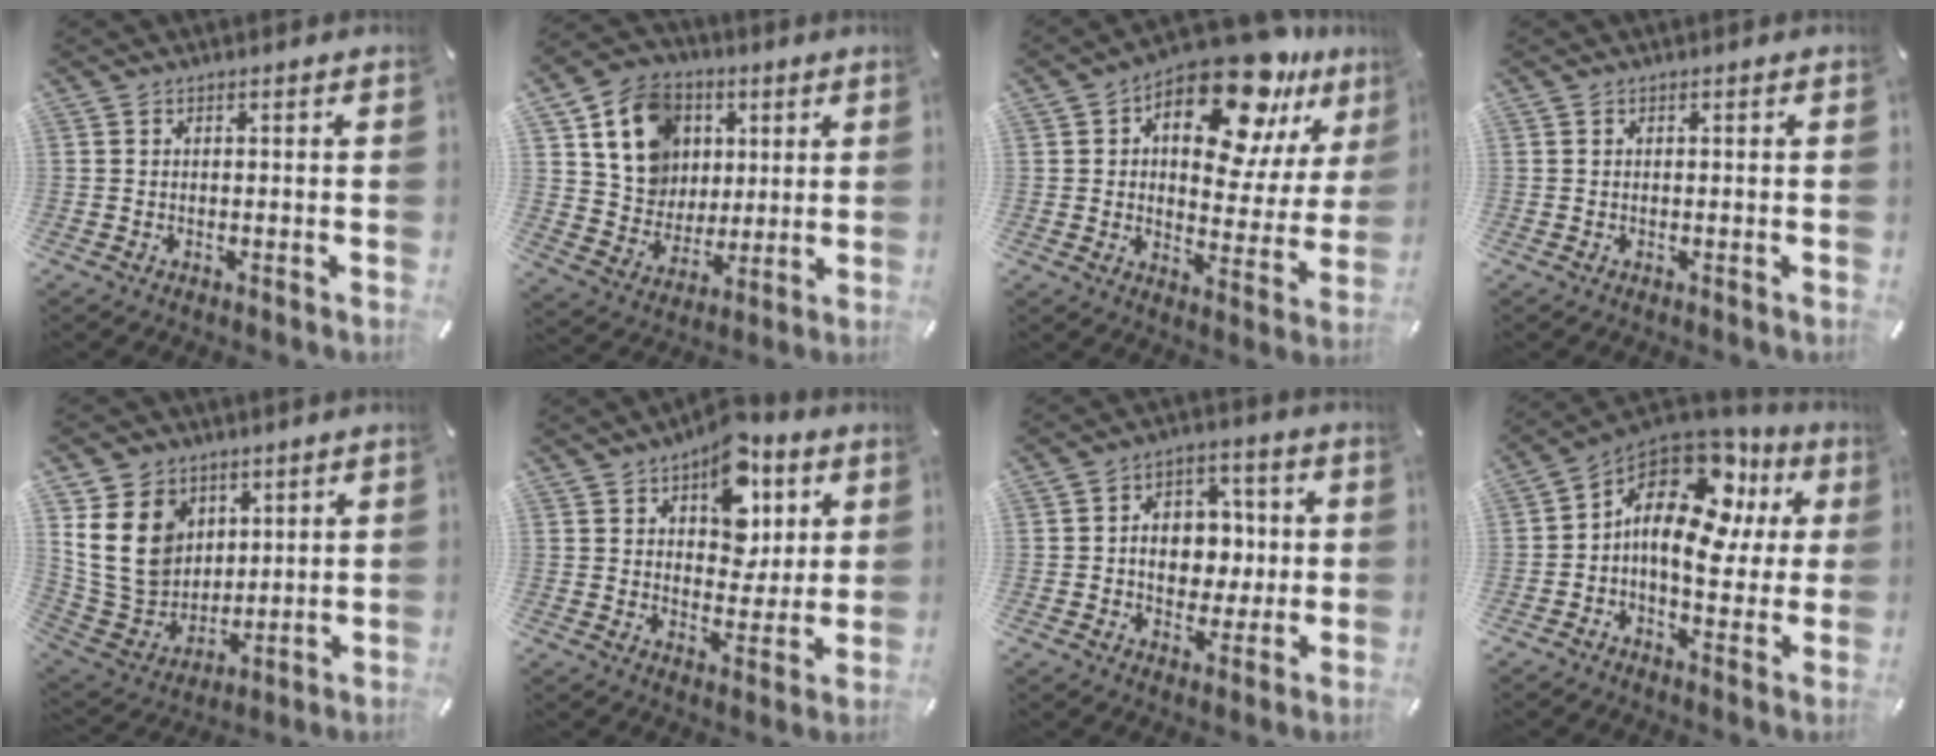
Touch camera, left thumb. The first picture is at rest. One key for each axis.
{"total": 14.4, "fx": 5.0, "fy": 12.7, "fz": 4.8, "tx": -0.087, "ty": -0.014, "tz": 0.102}
{"total": 19.5, "fx": 12.4, "fy": 8.9, "fz": 12.0, "tx": -0.173, "ty": -0.084, "tz": 0.205}
{"total": 0.0}
{"total": 15.0, "fx": 4.5, "fy": 12.6, "fz": 6.7, "tx": -0.155, "ty": -0.018, "tz": 0.092}
{"total": 12.5, "fx": 6.5, "fy": 8.4, "fz": 6.6, "tx": -0.084, "ty": -0.029, "tz": 0.112}
{"total": 9.9, "fx": -0.2, "fy": 8.1, "fz": 5.7, "tx": -0.076, "ty": 0.010, "tz": 0.000}
{"total": 17.6, "fx": 5.1, "fy": 11.0, "fz": 12.7, "tx": -0.206, "ty": -0.030, "tz": 0.084}